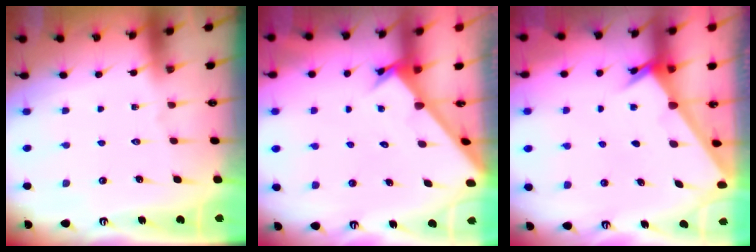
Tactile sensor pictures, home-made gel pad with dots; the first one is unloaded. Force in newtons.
{"total": 2.2, "press": 2.2, "slide": 0.1}
{"total": 2.3, "press": 2.3, "slide": 0.3}